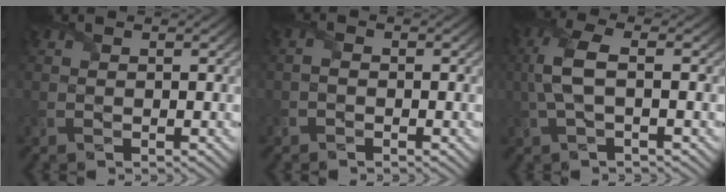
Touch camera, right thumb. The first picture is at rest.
{"total": 0.9, "force": [-0.6, 0.4, 0.5], "torque": [-0.013, 0.000, -0.015]}
{"total": 4.9, "force": [0.0, 1.7, 4.6], "torque": [-0.118, 0.008, -0.007]}